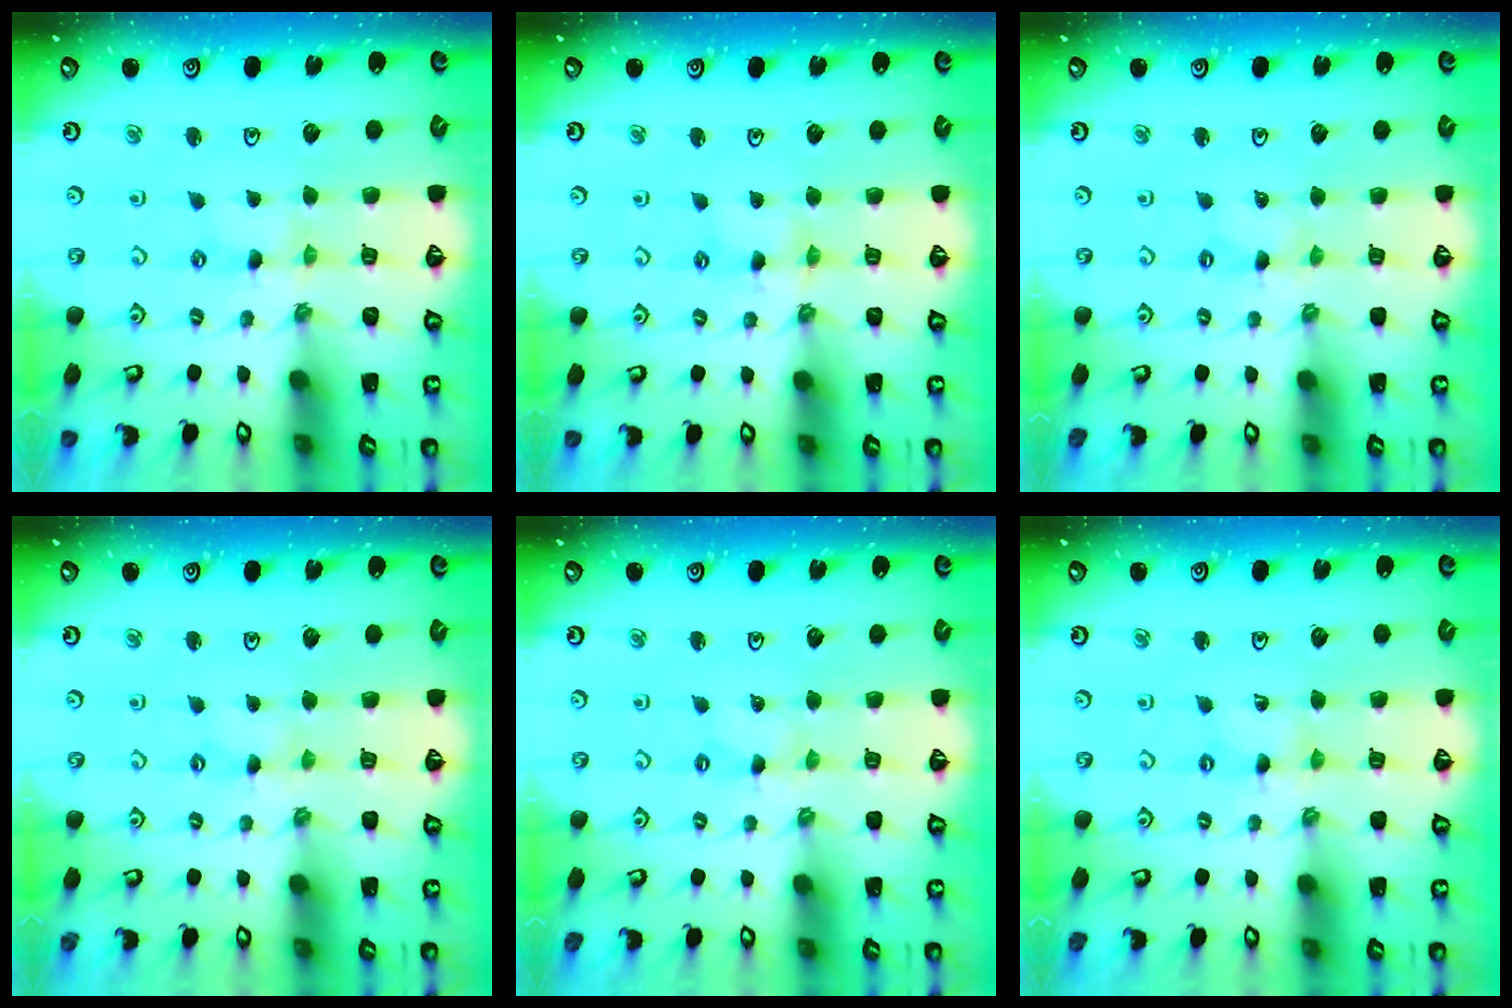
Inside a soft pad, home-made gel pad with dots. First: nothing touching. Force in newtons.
{"total": 2.1, "press": 2.1, "slide": 0.3}
{"total": 0.0}
{"total": 0.0}
{"total": 0.0}
{"total": 0.5, "press": 0.5, "slide": 0.1}